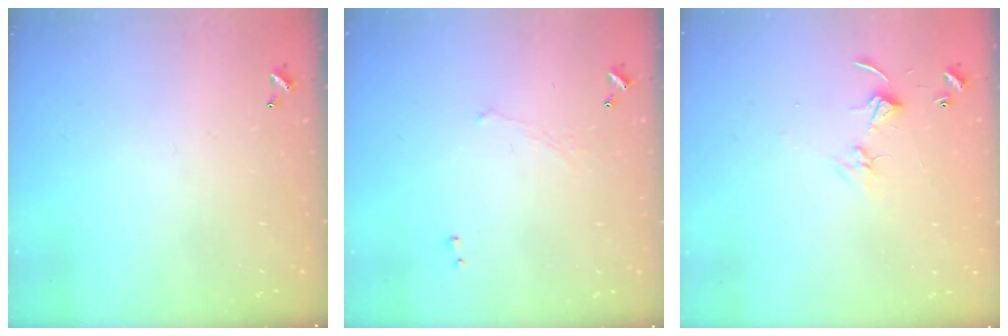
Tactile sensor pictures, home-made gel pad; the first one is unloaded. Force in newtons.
{"total": 1.1, "press": 1.0, "slide": 0.6}
{"total": 4.2, "press": 4.2, "slide": 0.5}